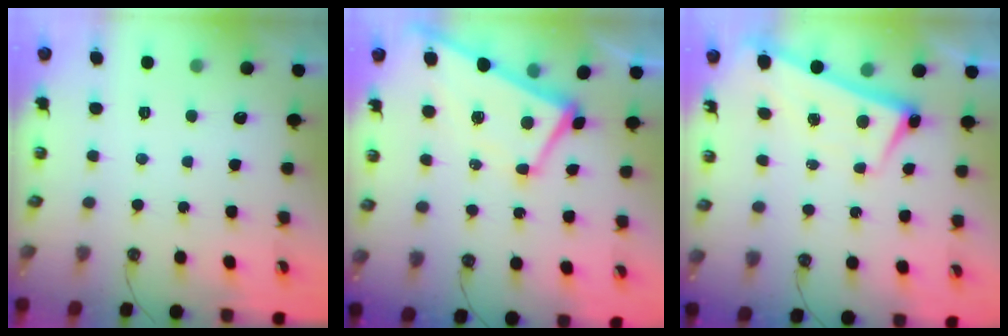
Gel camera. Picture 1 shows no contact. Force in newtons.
{"total": 1.0, "press": 0.6, "slide": 0.8}
{"total": 2.4, "press": 2.3, "slide": 0.7}